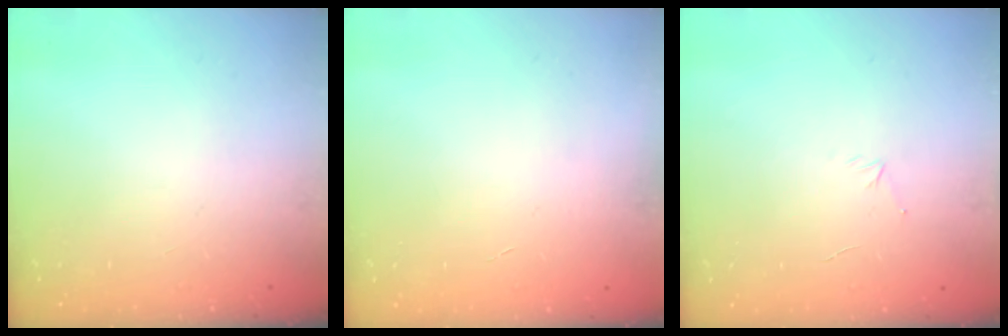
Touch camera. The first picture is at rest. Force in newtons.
{"total": 0.6, "press": 0.6, "slide": 0.2}
{"total": 3.2, "press": 3.1, "slide": 0.8}